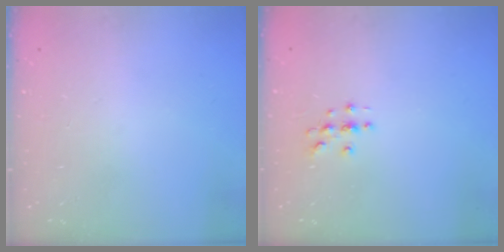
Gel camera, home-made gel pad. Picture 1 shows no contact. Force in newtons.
{"total": 3.0, "press": 3.0, "slide": 0.3}